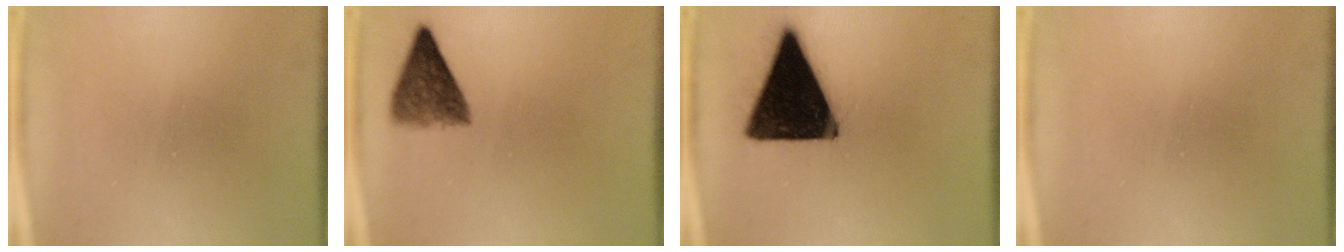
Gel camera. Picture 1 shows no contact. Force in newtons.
{"total": 5.9}
{"total": 19.2}
{"total": 0.0}